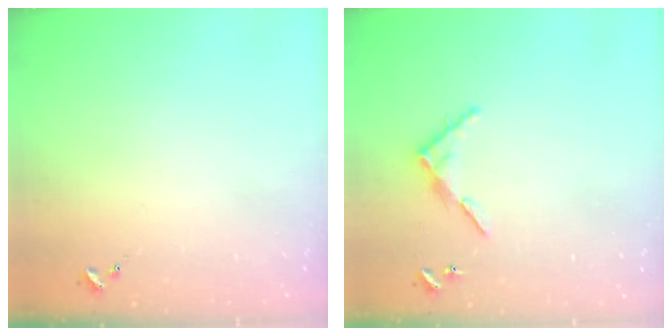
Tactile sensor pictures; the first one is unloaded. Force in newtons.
{"total": 6.9, "press": 6.9, "slide": 0.5}